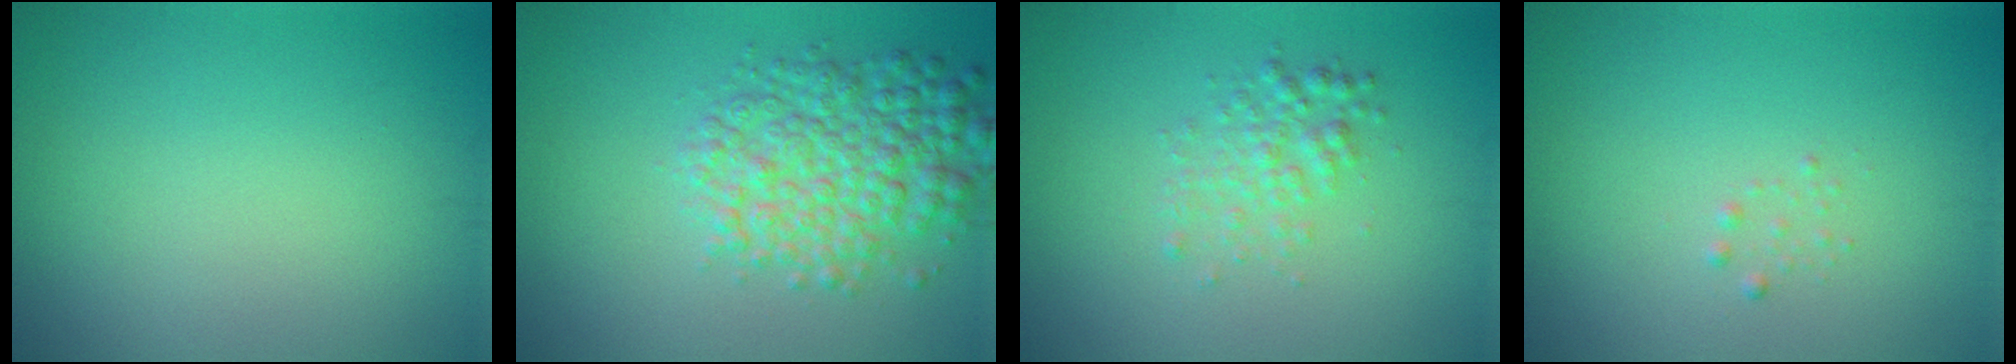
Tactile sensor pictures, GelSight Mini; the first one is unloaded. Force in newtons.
{"total": 5.8, "press": 5.8, "slide": 0.1}
{"total": 2.2, "press": 2.2, "slide": 0.0}
{"total": 0.6, "press": 0.6, "slide": 0.0}